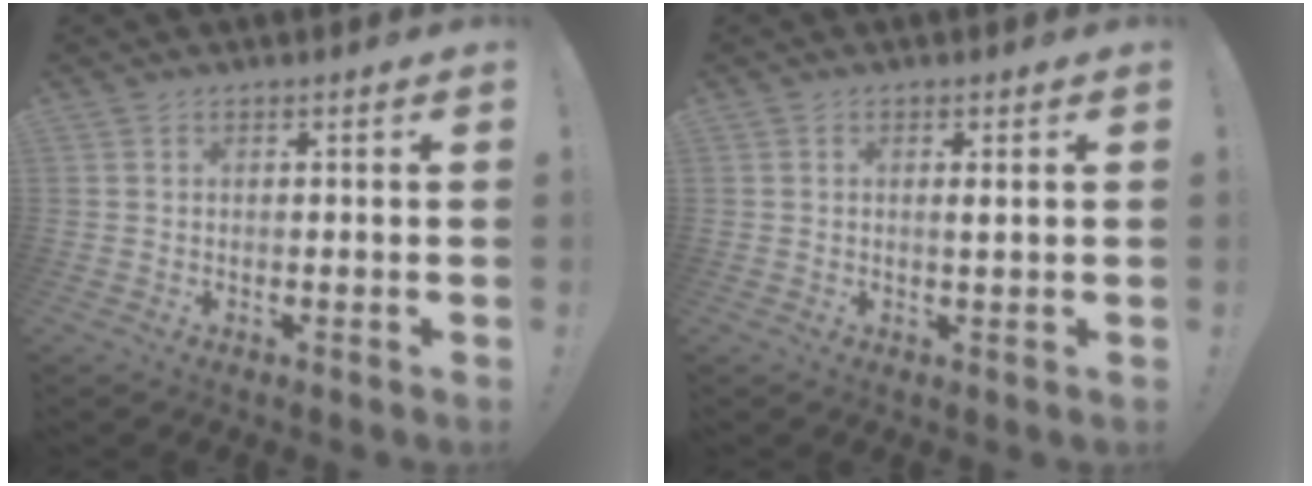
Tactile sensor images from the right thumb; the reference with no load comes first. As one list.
[{"total": 1.6, "force": [0.4, 0.1, 1.5], "torque": [-0.020, -0.006, 0.004]}]